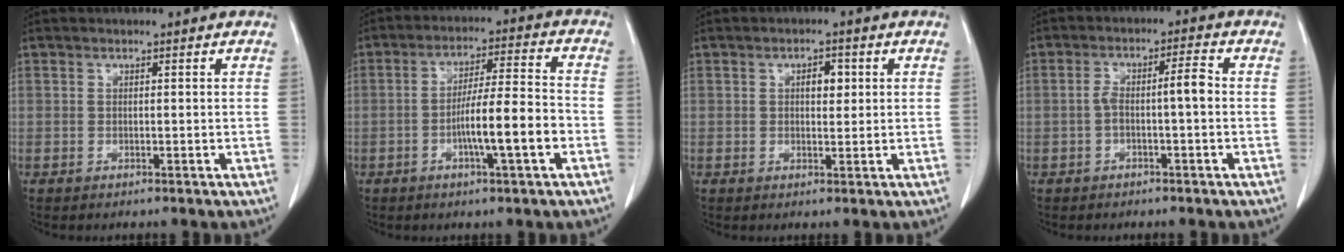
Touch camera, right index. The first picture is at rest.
{"total": 9.6, "force": [-3.1, 0.4, 9.1], "torque": [-0.154, 0.008, -0.053]}
{"total": 2.8, "force": [0.7, 1.3, 2.4], "torque": [-0.036, 0.003, 0.009]}
{"total": 4.7, "force": [-0.7, 0.7, 4.6], "torque": [-0.084, 0.024, -0.007]}